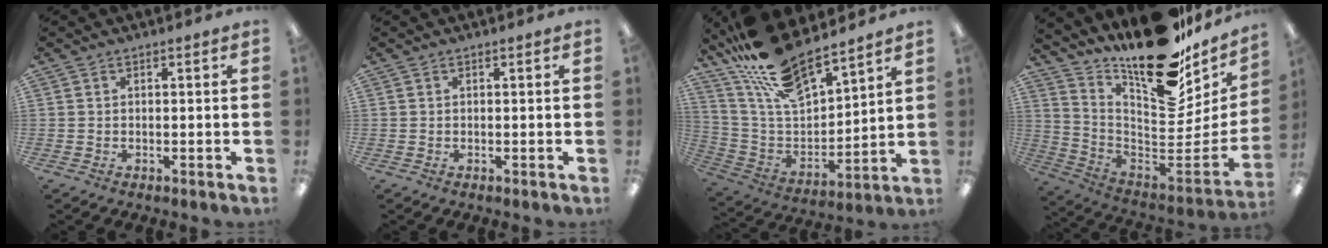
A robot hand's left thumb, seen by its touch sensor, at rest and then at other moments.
{"total": 0.0}
{"total": 18.6, "force": [15.9, 5.1, 8.2], "torque": [-0.186, -0.099, 0.285]}
{"total": 21.1, "force": [16.2, 7.2, 11.4], "torque": [-0.144, -0.137, 0.269]}